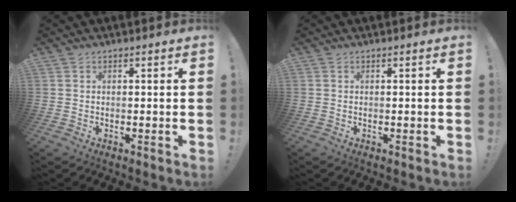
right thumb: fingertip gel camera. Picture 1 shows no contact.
{"total": 0.0}